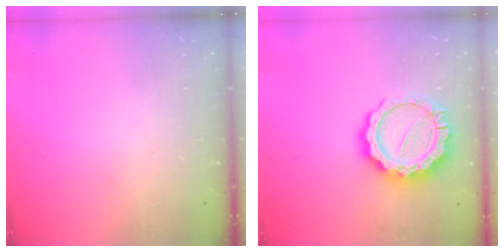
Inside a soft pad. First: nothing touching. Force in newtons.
{"total": 15.1, "press": 15.0, "slide": 1.0}